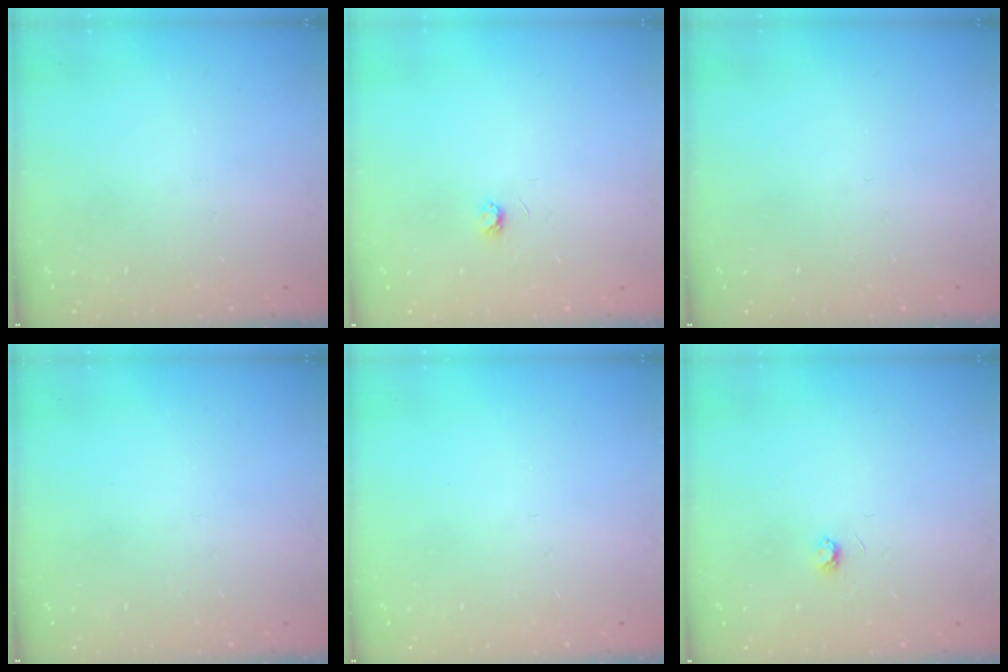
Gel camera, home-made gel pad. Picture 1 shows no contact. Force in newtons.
{"total": 2.9, "press": 2.9, "slide": 0.3}
{"total": 0.0}
{"total": 0.0}
{"total": 0.0}
{"total": 2.9, "press": 2.9, "slide": 0.3}